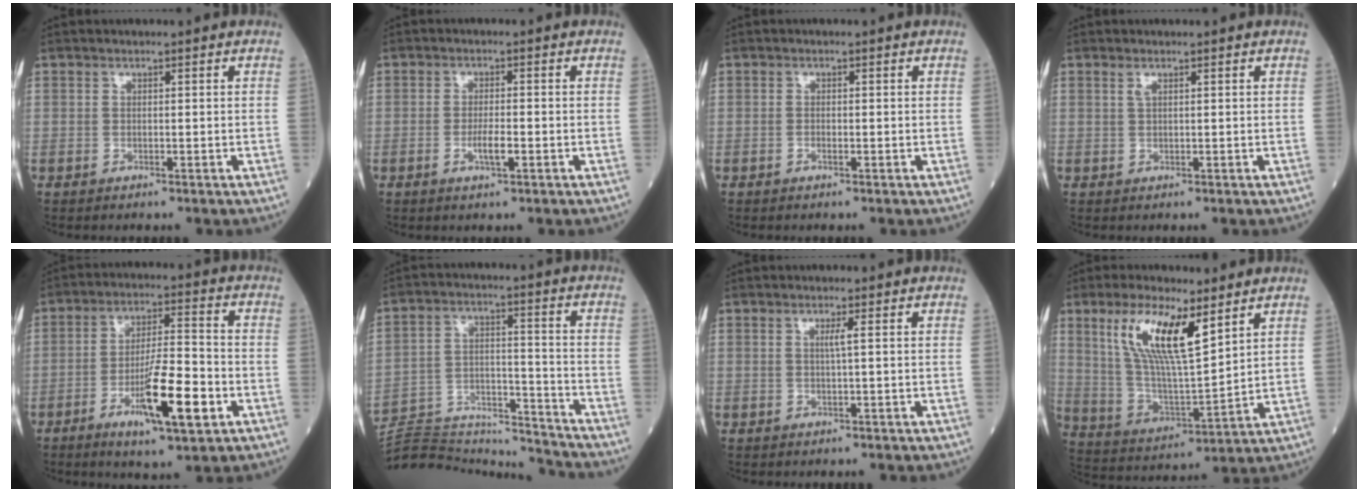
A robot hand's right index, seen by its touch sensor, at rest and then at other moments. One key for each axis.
{"total": 2.9, "fx": -0.9, "fy": 0.4, "fz": 2.7, "tx": -0.054, "ty": -0.001, "tz": -0.015}
{"total": 0.5, "fx": -0.2, "fy": 0.1, "fz": 0.5, "tx": -0.012, "ty": 0.001, "tz": -0.001}
{"total": 0.9, "fx": 0.6, "fy": 0.1, "fz": 0.7, "tx": -0.021, "ty": 0.001, "tz": 0.013}
{"total": 12.0, "fx": -4.7, "fy": 1.6, "fz": 11.0, "tx": -0.192, "ty": -0.011, "tz": -0.075}
{"total": 17.9, "fx": -17.8, "fy": 1.0, "fz": 2.3, "tx": -0.046, "ty": 0.031, "tz": -0.273}
{"total": 1.2, "fx": 0.3, "fy": -0.4, "fz": 1.1, "tx": -0.025, "ty": 0.000, "tz": 0.006}
{"total": 13.5, "fx": 6.9, "fy": 2.7, "fz": 11.3, "tx": -0.232, "ty": 0.004, "tz": 0.137}